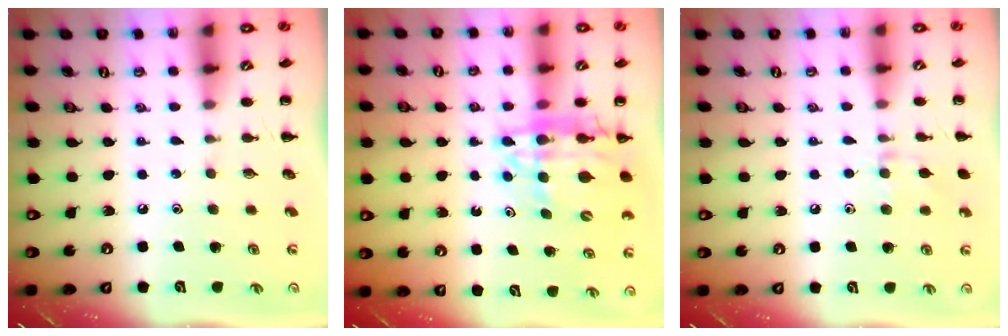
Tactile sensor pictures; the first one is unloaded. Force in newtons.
{"total": 15.0, "press": 14.5, "slide": 4.1}
{"total": 6.8, "press": 6.4, "slide": 2.3}